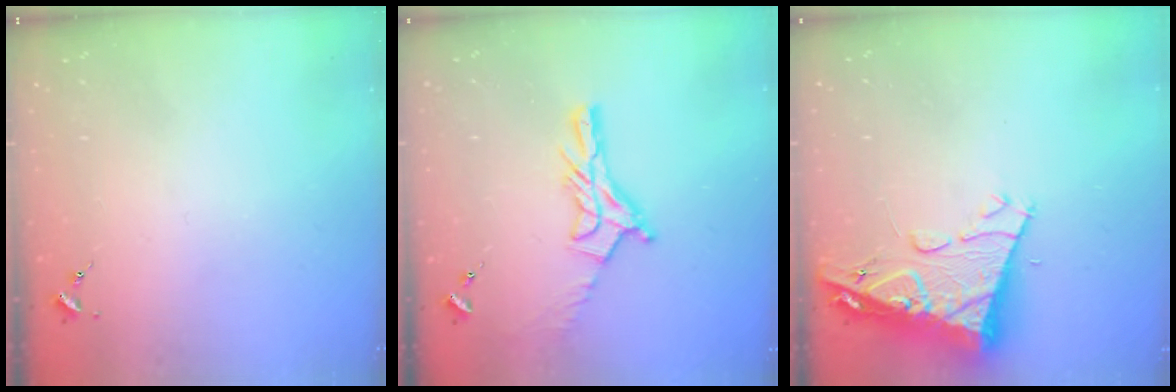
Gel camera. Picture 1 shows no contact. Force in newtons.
{"total": 12.7, "press": 12.7, "slide": 0.7}
{"total": 15.9, "press": 15.8, "slide": 1.5}